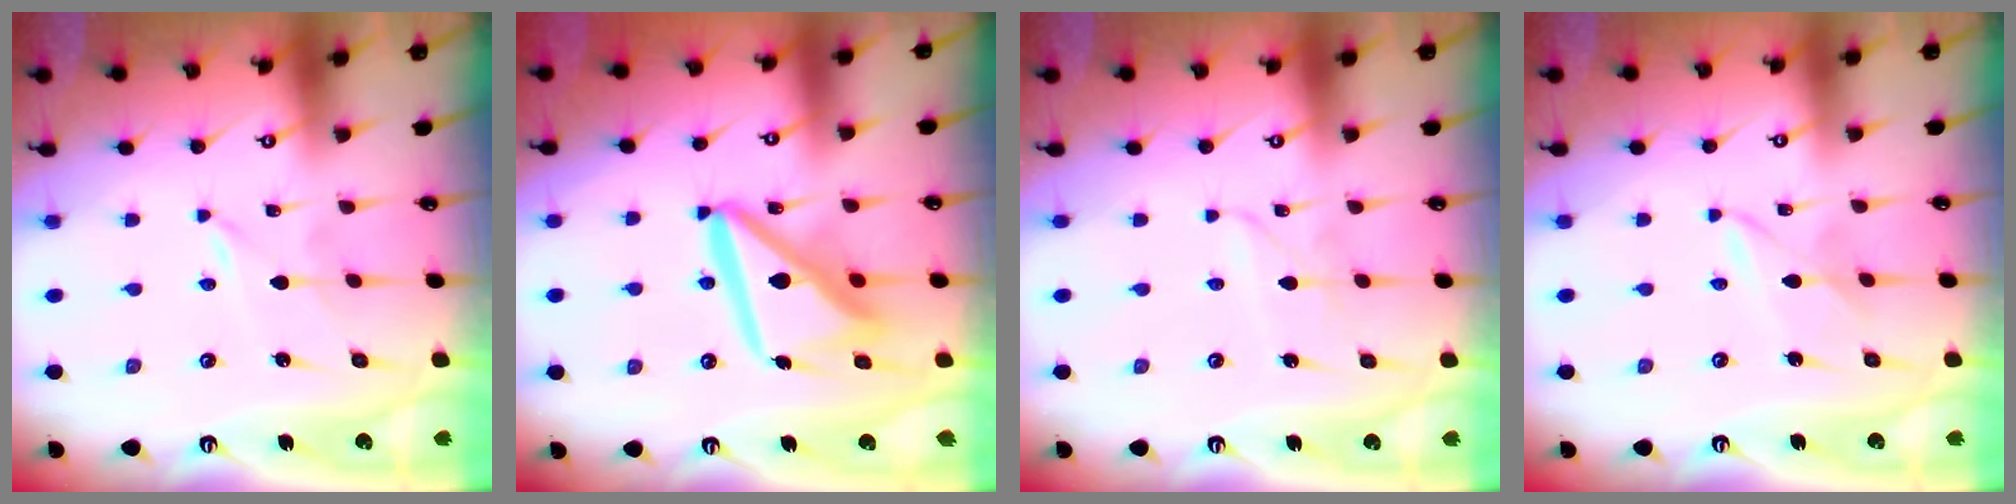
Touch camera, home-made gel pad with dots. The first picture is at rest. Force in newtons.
{"total": 14.9, "press": 14.8, "slide": 1.6}
{"total": 2.1, "press": 2.1, "slide": 0.2}
{"total": 2.6, "press": 2.6, "slide": 0.2}